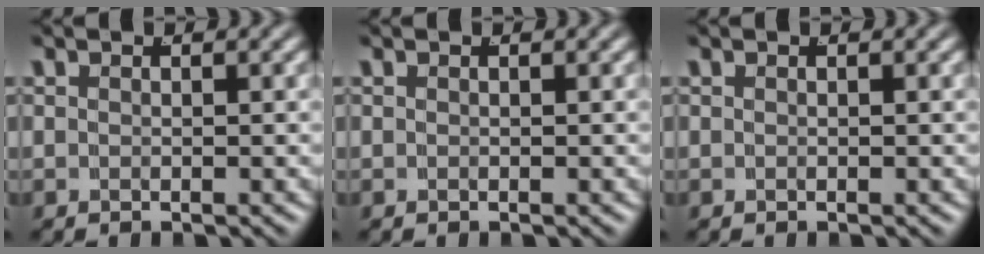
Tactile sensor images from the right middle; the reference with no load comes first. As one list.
[{"total": 0.0}, {"total": 0.0}]